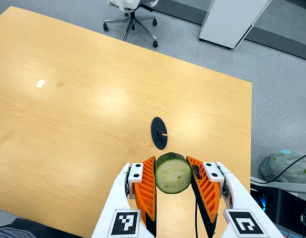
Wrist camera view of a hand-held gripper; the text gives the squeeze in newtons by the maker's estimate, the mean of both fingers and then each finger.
{"total": 12.3, "left": 11.5, "right": 13.1}